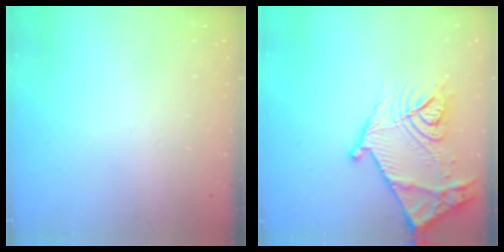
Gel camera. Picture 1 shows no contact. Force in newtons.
{"total": 21.8, "press": 21.8, "slide": 1.1}